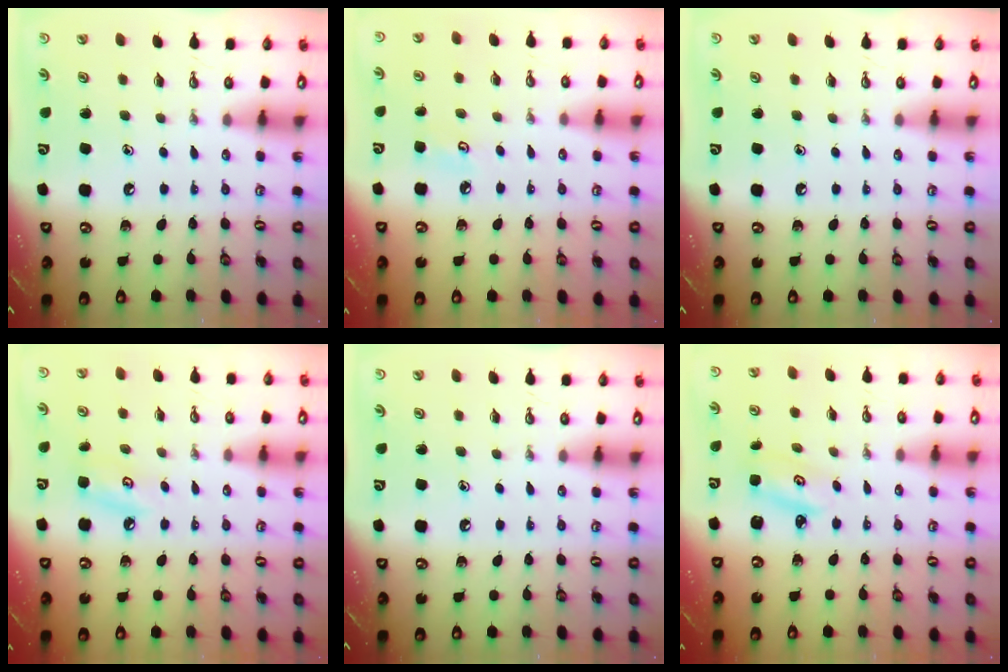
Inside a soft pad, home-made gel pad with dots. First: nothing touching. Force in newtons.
{"total": 5.0, "press": 5.0, "slide": 0.5}
{"total": 0.0}
{"total": 7.6, "press": 7.5, "slide": 0.9}
{"total": 0.0}
{"total": 2.2, "press": 2.2, "slide": 0.2}